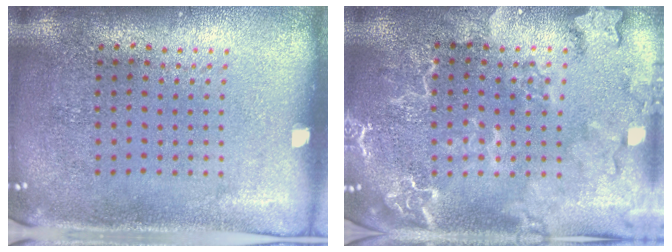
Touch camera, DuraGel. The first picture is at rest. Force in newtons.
{"total": 2.3, "press": 2.3, "slide": 0.2}